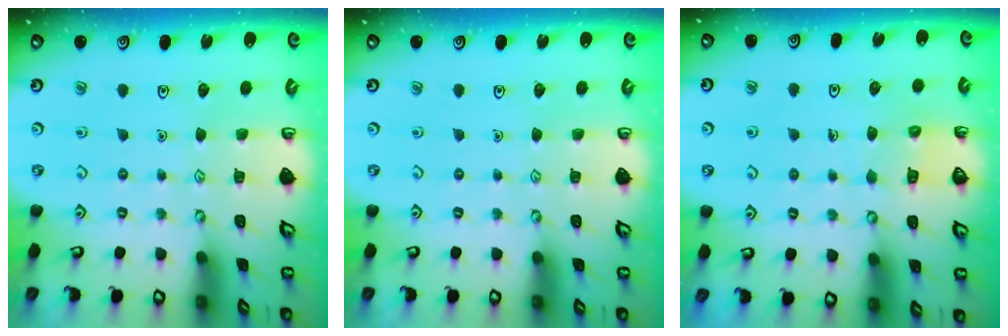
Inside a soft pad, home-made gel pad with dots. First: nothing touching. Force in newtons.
{"total": 0.0}
{"total": 5.9, "press": 5.9, "slide": 0.6}